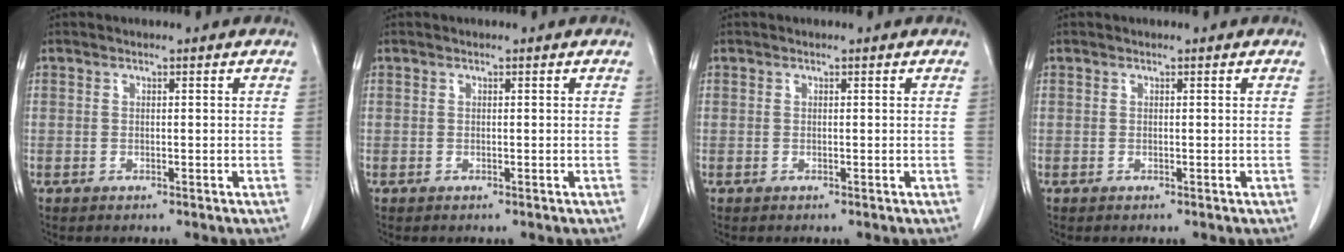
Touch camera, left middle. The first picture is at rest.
{"total": 0.0}
{"total": 0.0}
{"total": 0.0}